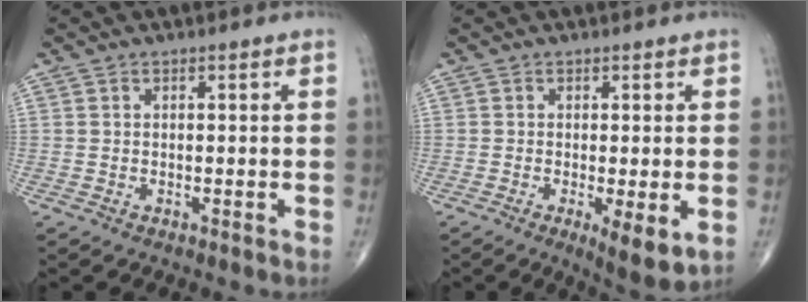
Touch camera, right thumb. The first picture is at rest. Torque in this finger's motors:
{"motor_torque": [0.15, 0.74, -0.01, -0.12, 0.04]}